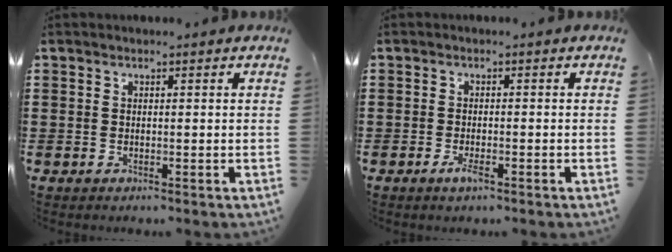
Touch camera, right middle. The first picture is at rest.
{"total": 2.1, "force": [-1.0, 0.5, 1.8], "torque": [-0.045, -0.006, -0.023]}